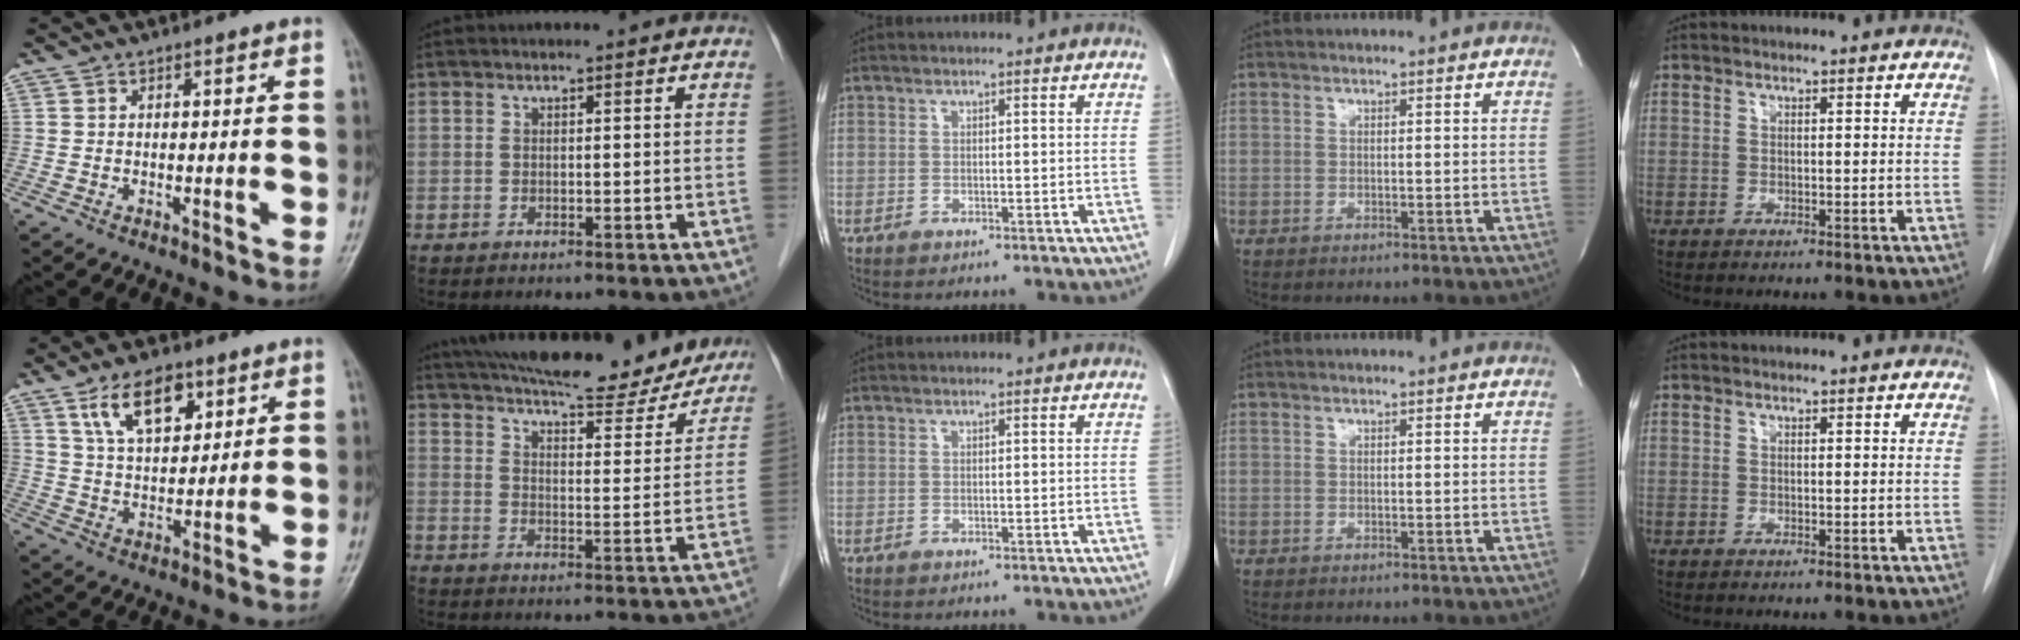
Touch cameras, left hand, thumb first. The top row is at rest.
{"thumb": {"total": 10.9, "force": [5.7, 5.8, 7.2], "torque": [-0.103, -0.024, 0.107]}, "index": {"total": 21.3, "force": [18.9, 4.8, 8.6], "torque": [-0.139, 0.005, 0.247]}}